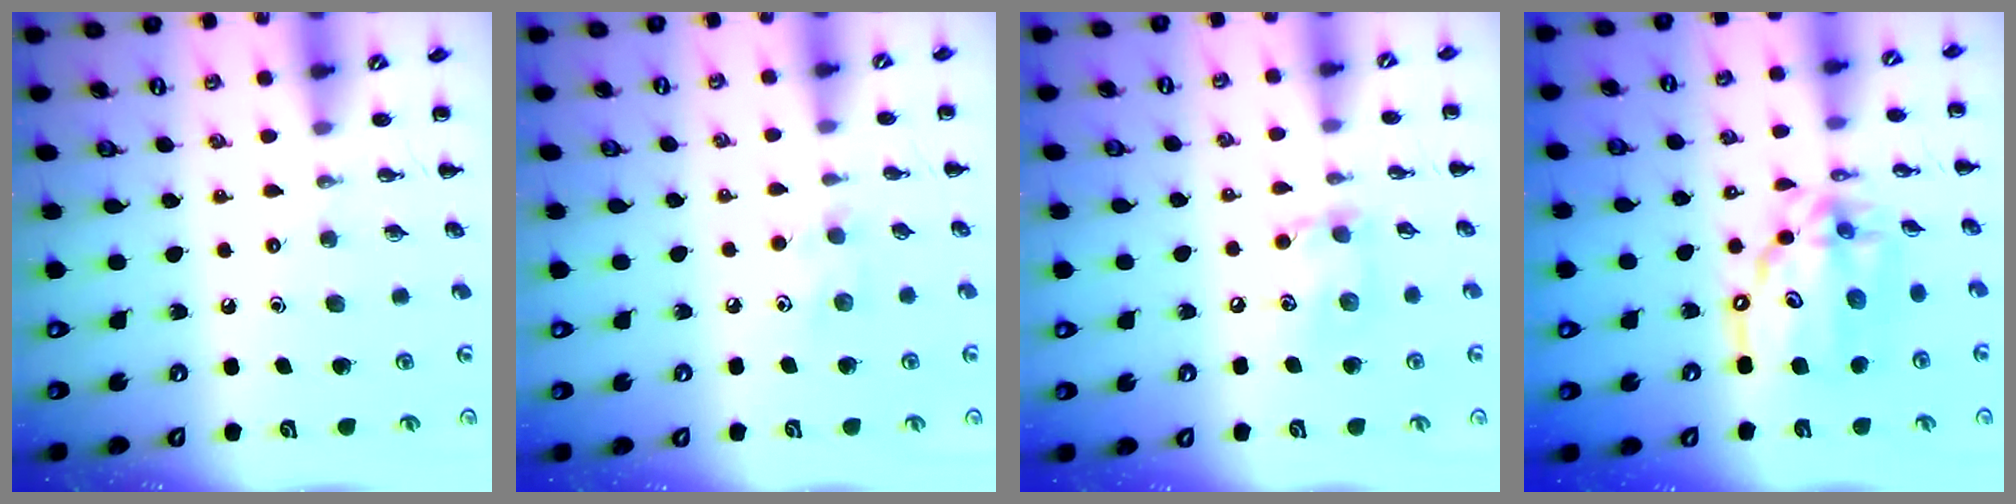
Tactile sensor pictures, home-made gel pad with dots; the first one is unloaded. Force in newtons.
{"total": 5.1, "press": 4.9, "slide": 1.3}
{"total": 7.7, "press": 7.7, "slide": 0.7}
{"total": 14.3, "press": 13.8, "slide": 3.9}